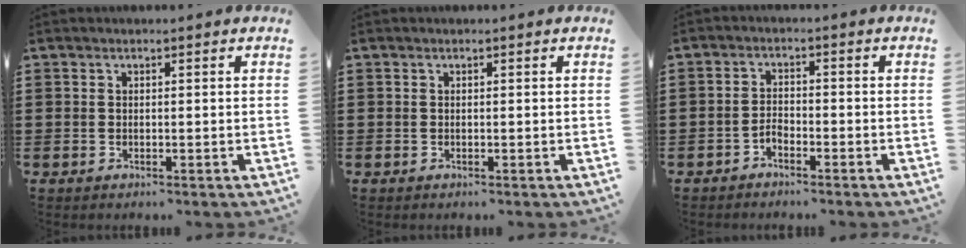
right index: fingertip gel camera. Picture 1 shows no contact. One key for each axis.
{"total": 0.0}
{"total": 1.9, "fx": -1.6, "fy": 0.7, "fz": 0.5, "tx": -0.017, "ty": 0.003, "tz": -0.034}